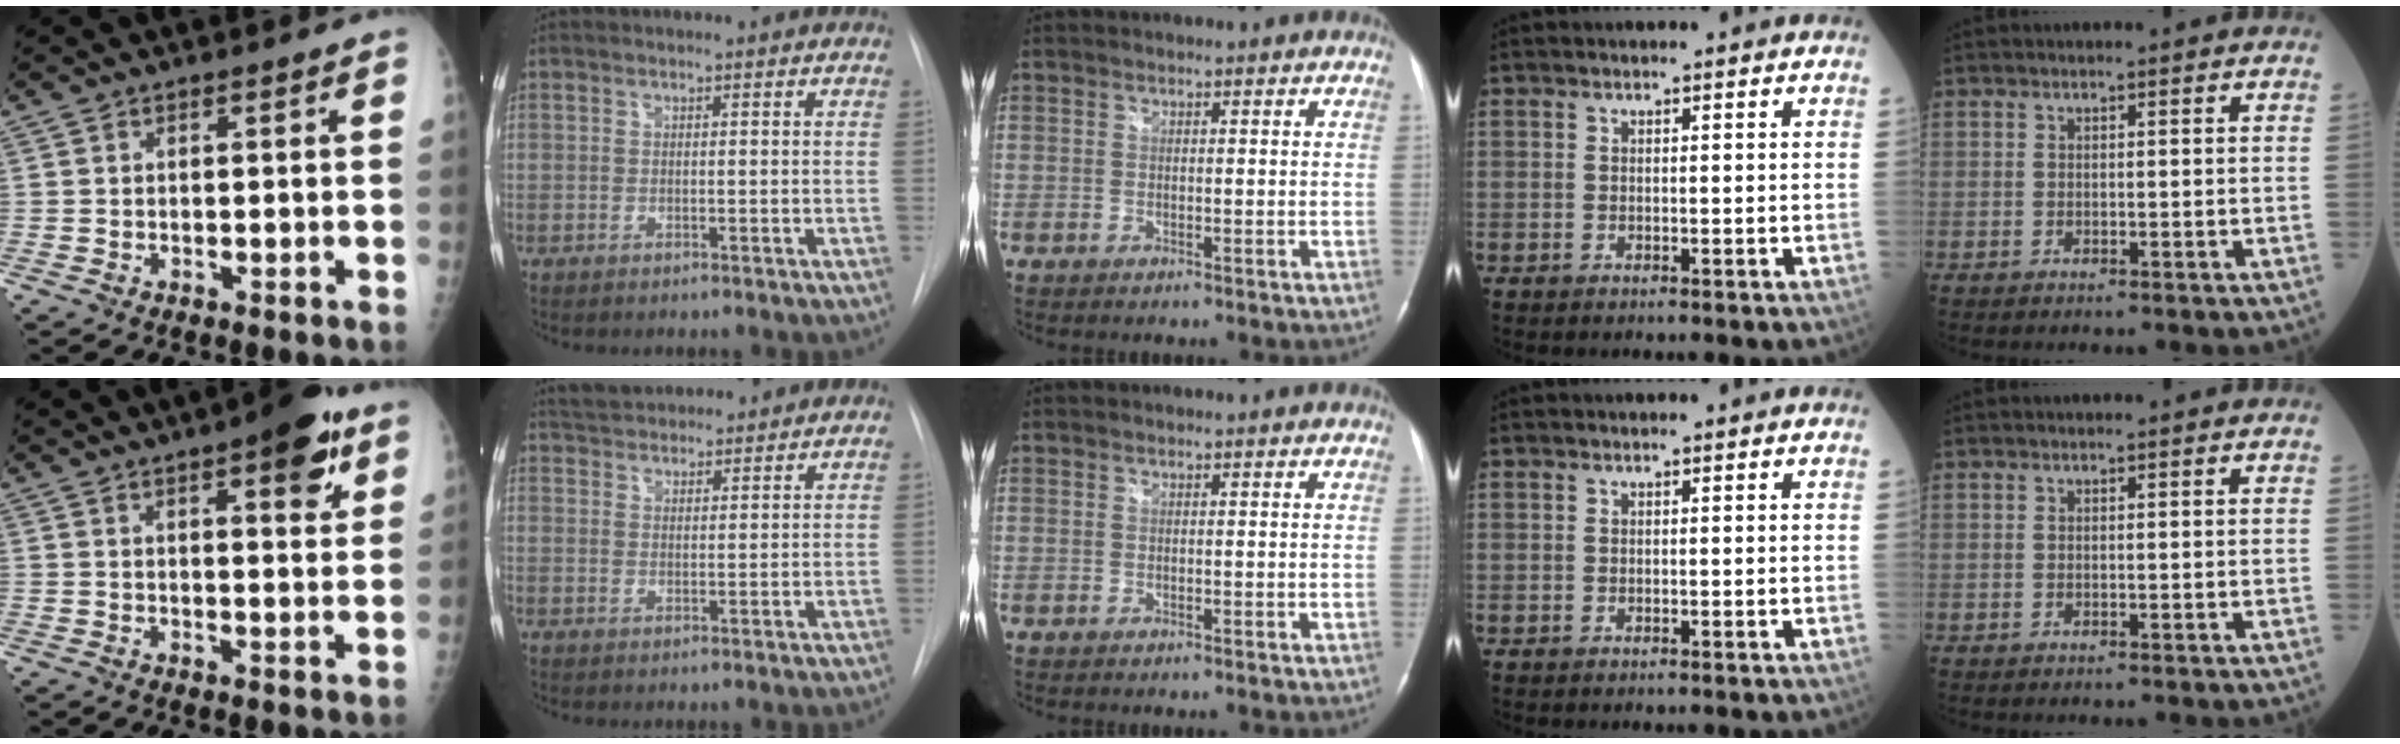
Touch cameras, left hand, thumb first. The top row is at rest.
{"thumb": {"total": 10.2, "force": [5.3, 3.4, 8.0], "torque": [-0.082, -0.018, 0.064]}, "index": {"total": 8.2, "force": [7.7, 1.9, 2.0], "torque": [-0.034, 0.024, 0.120]}}